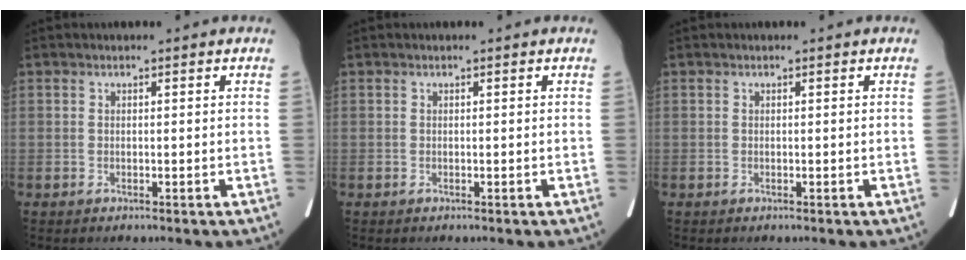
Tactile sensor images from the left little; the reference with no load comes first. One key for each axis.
{"total": 0.0}
{"total": 0.0}